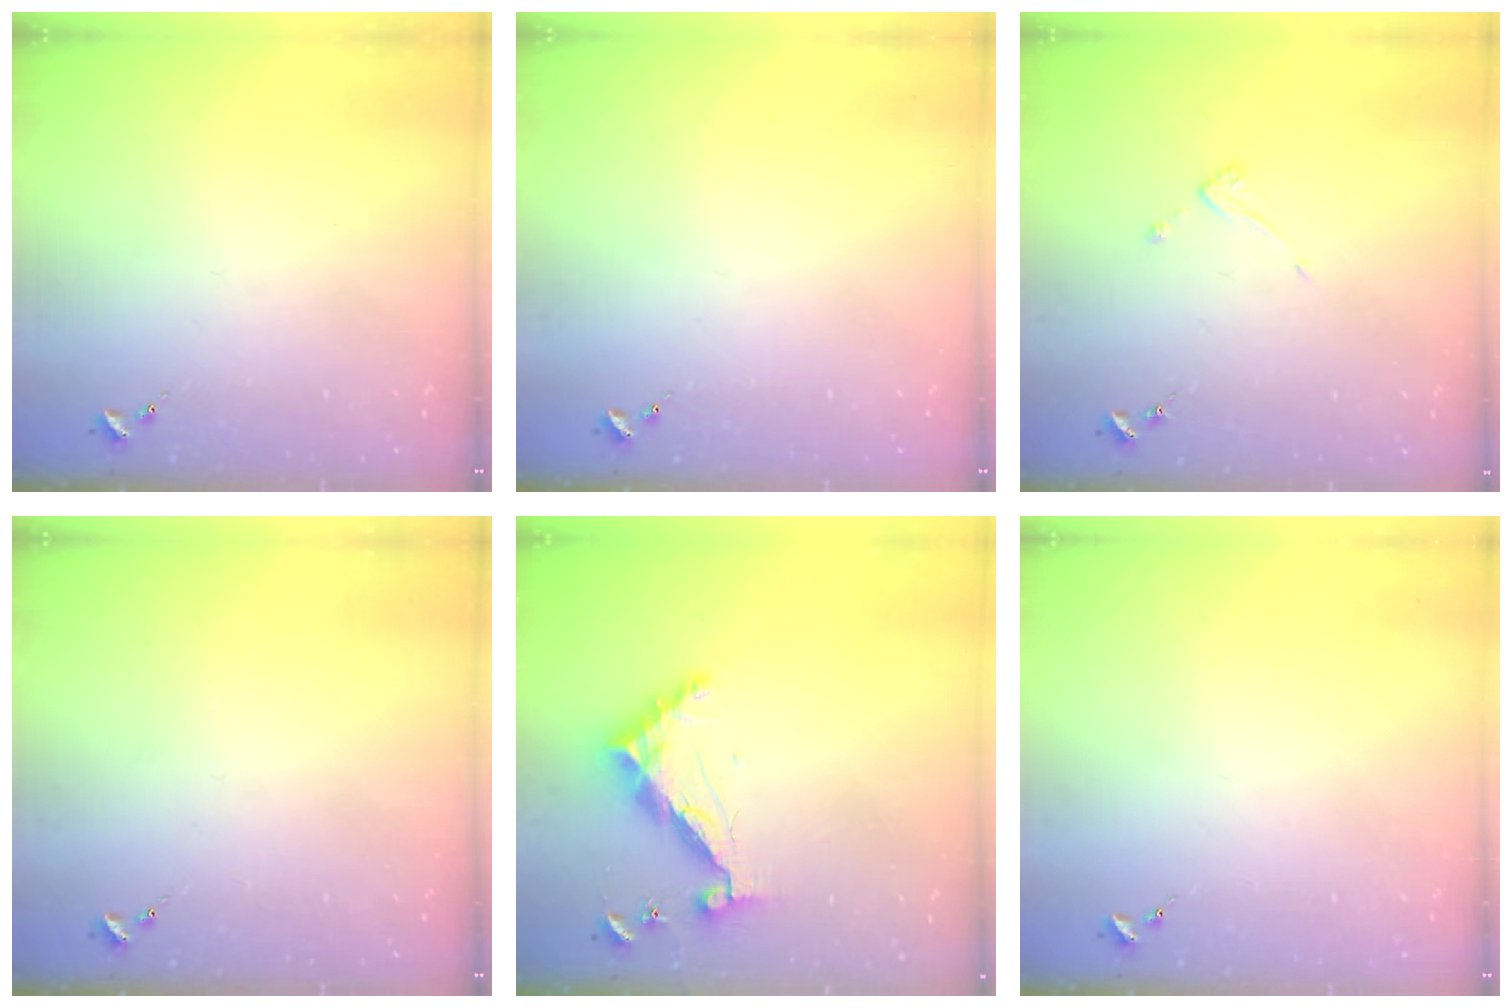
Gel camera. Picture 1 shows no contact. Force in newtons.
{"total": 0.0}
{"total": 3.4, "press": 3.4, "slide": 0.1}
{"total": 0.0}
{"total": 9.6, "press": 9.6, "slide": 0.8}
{"total": 0.0}